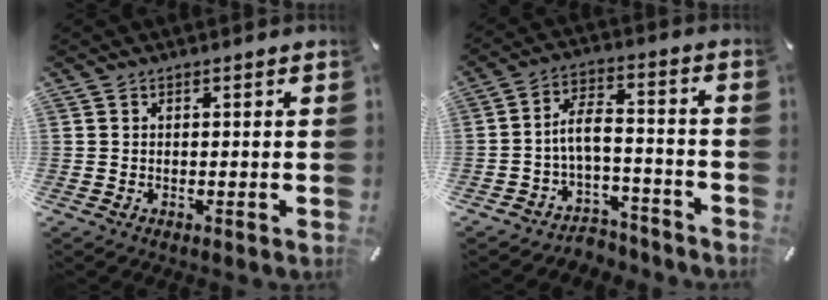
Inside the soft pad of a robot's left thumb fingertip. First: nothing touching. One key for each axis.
{"total": 7.8, "fx": -2.2, "fy": 5.0, "fz": 5.6, "tx": -0.111, "ty": 0.010, "tz": -0.038}